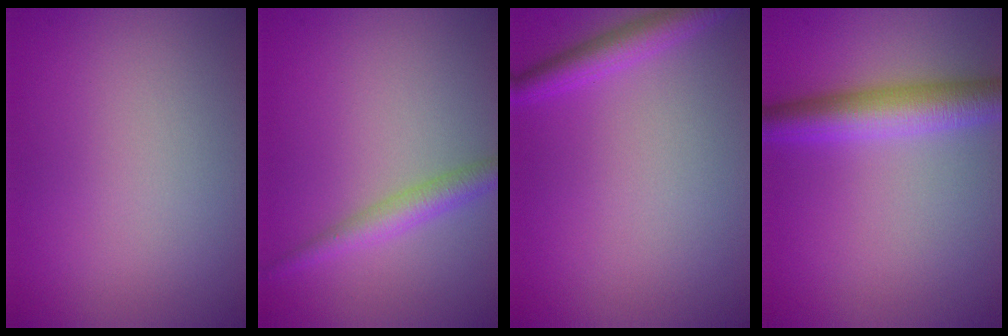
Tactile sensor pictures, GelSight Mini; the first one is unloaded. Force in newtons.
{"total": 2.5, "press": 2.5, "slide": 0.0}
{"total": 2.5, "press": 2.5, "slide": 0.1}
{"total": 4.7, "press": 4.7, "slide": 0.1}